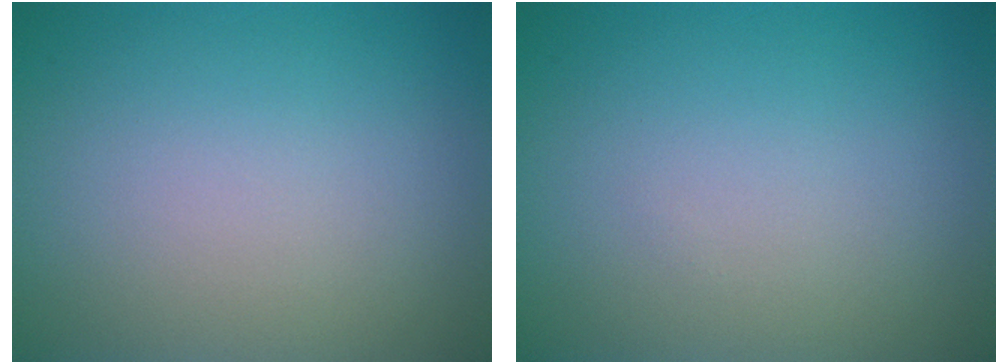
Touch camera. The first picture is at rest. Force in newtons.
{"total": 0.0}